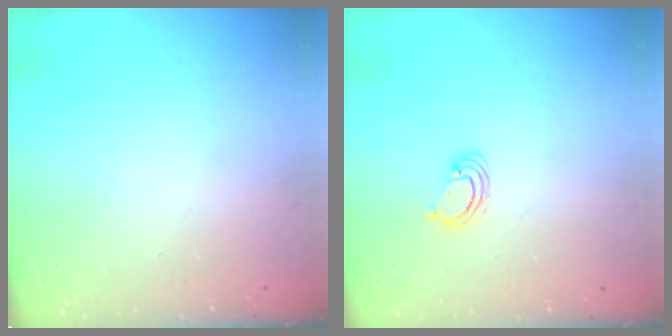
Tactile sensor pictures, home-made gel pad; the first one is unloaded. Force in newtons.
{"total": 3.5, "press": 3.5, "slide": 0.3}